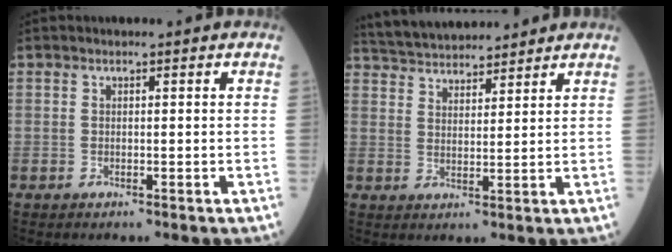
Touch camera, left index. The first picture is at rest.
{"total": 12.3, "force": [11.6, 2.2, 3.5], "torque": [-0.067, 0.037, 0.192]}